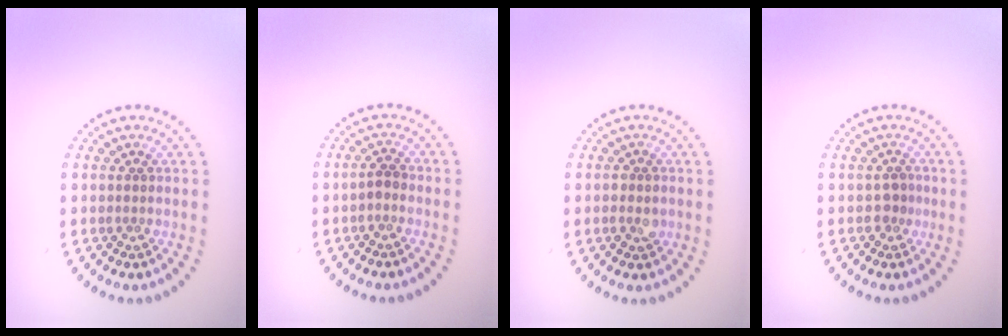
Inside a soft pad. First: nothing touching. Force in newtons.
{"total": 1.0, "press": 0.8, "slide": 0.5}
{"total": 1.5, "press": 1.5, "slide": 0.2}
{"total": 1.1, "press": 1.0, "slide": 0.5}